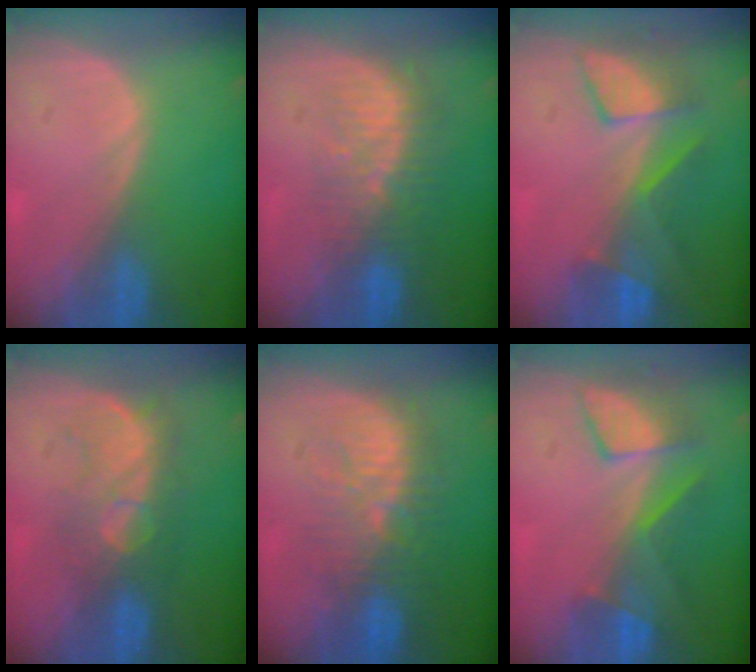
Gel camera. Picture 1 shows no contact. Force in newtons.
{"total": 8.4, "press": 7.5, "slide": 3.8}
{"total": 7.4, "press": 7.1, "slide": 1.9}
{"total": 7.7, "press": 7.5, "slide": 1.7}
{"total": 9.3, "press": 9.1, "slide": 2.1}
{"total": 7.4, "press": 7.1, "slide": 1.9}